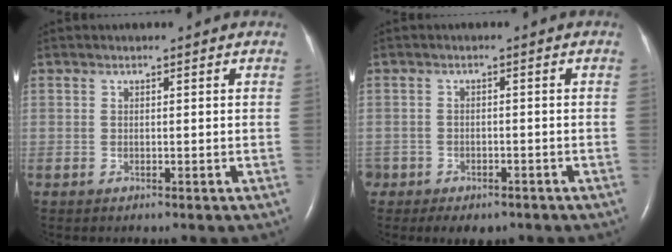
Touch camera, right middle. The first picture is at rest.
{"total": 6.9, "force": [-5.0, 4.1, 2.4], "torque": [-0.036, 0.007, -0.067]}